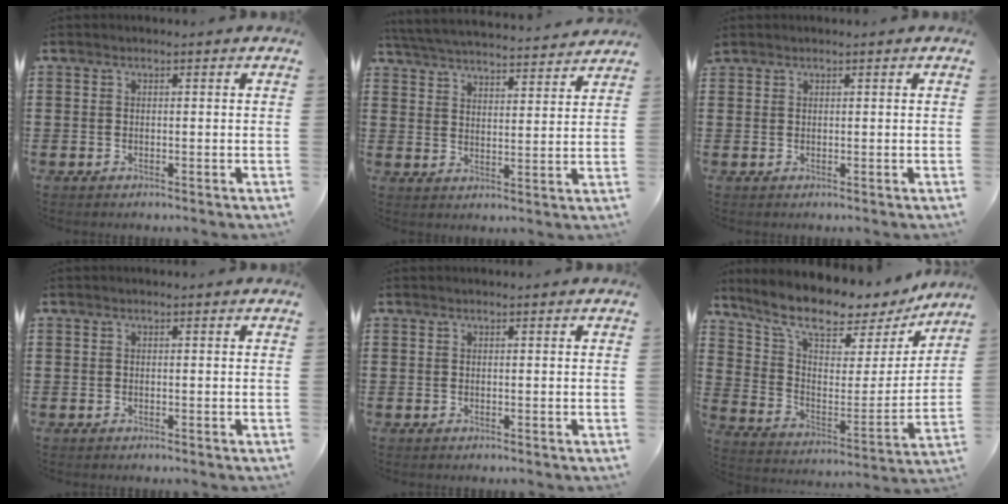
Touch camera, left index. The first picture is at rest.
{"total": 4.8, "force": [4.8, -0.2, 0.6], "torque": [-0.035, -0.037, 0.080]}
{"total": 0.8, "force": [0.7, 0.3, 0.1], "torque": [-0.005, 0.001, 0.015]}
{"total": 0.0}
{"total": 0.0}
{"total": 8.7, "force": [7.3, 2.5, 4.0], "torque": [-0.100, -0.056, 0.119]}